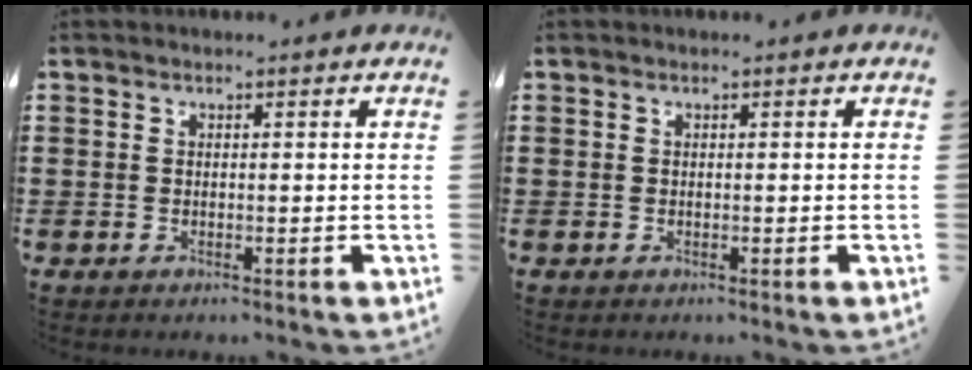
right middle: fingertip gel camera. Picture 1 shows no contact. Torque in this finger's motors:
{"motor_torque": [0.00, 0.00, 0.00, 0.00]}